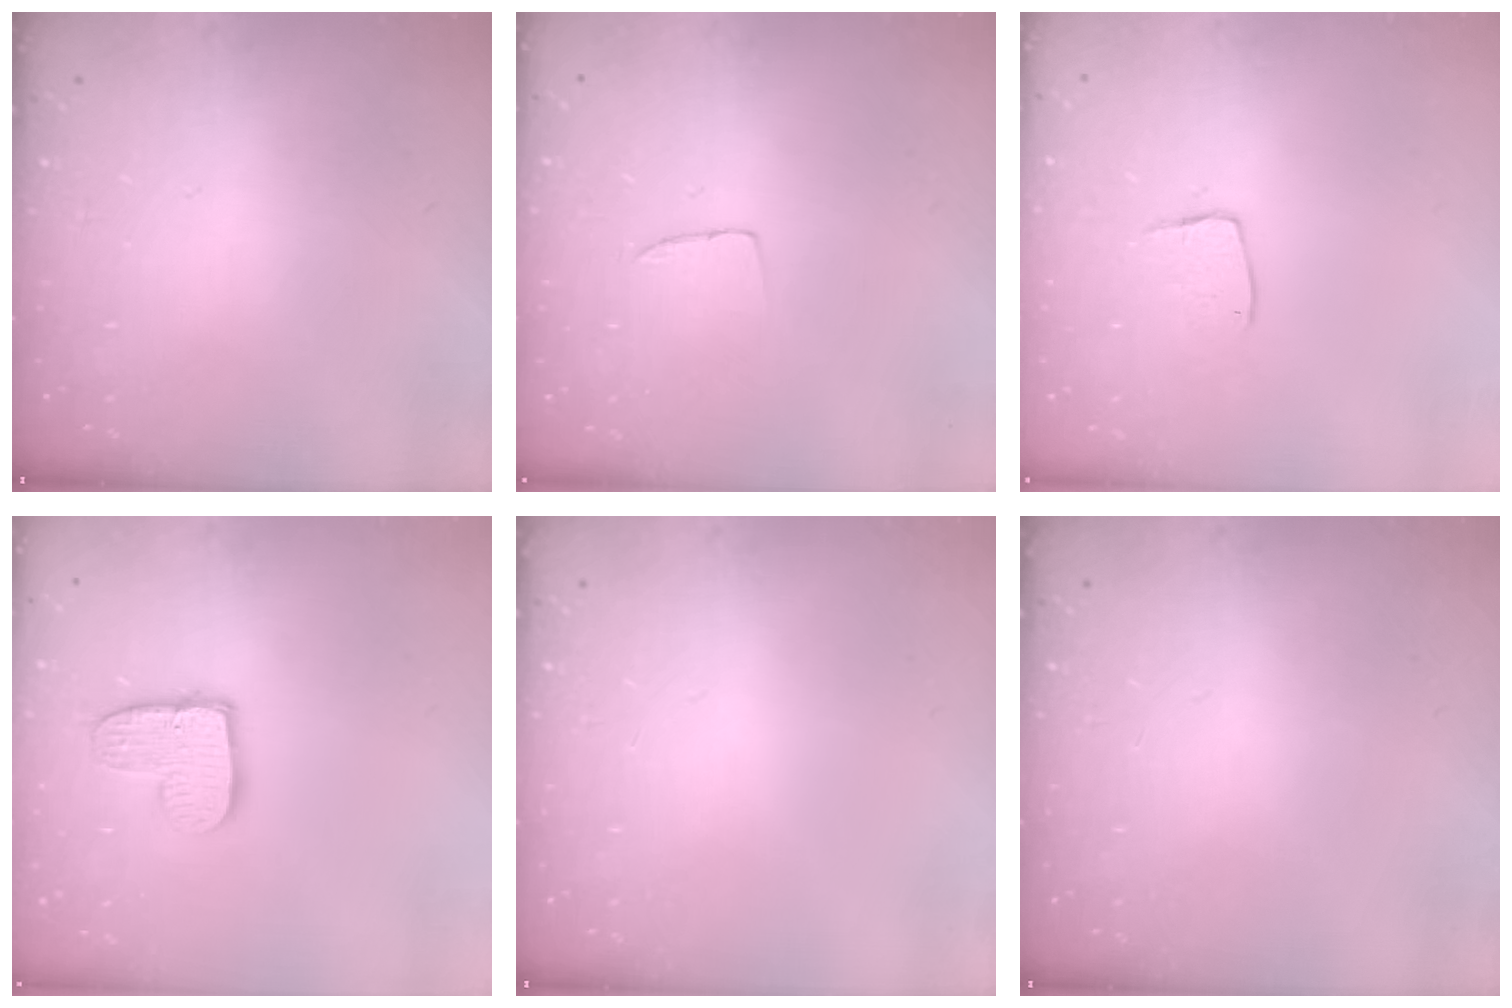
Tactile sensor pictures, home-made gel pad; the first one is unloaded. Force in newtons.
{"total": 3.8, "press": 3.7, "slide": 0.2}
{"total": 7.4, "press": 7.4, "slide": 0.4}
{"total": 10.9, "press": 10.8, "slide": 0.9}
{"total": 0.0}
{"total": 0.0}